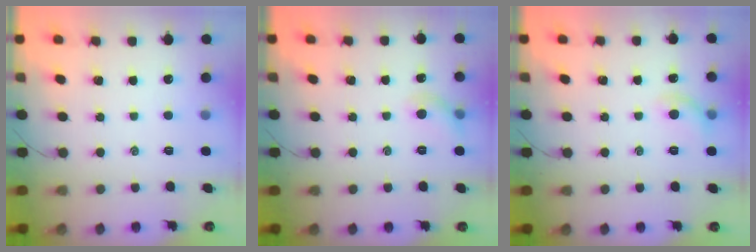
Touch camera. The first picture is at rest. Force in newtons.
{"total": 5.6, "press": 5.5, "slide": 1.0}
{"total": 6.9, "press": 6.8, "slide": 0.9}